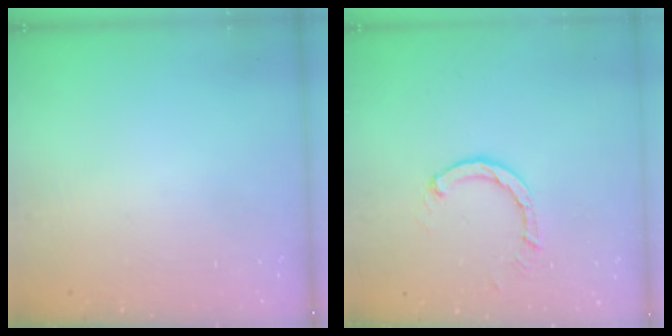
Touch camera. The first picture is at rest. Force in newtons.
{"total": 3.0, "press": 3.0, "slide": 0.3}